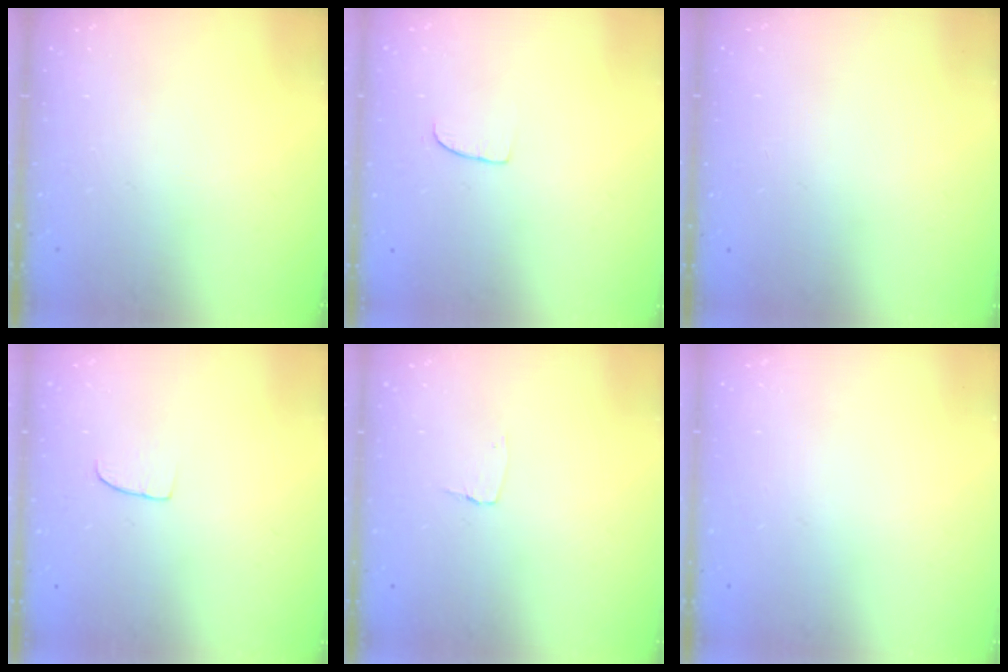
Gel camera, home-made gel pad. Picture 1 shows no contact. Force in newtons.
{"total": 5.4, "press": 5.3, "slide": 0.4}
{"total": 0.0}
{"total": 4.2, "press": 4.2, "slide": 0.3}
{"total": 2.6, "press": 2.6, "slide": 0.2}
{"total": 0.0}